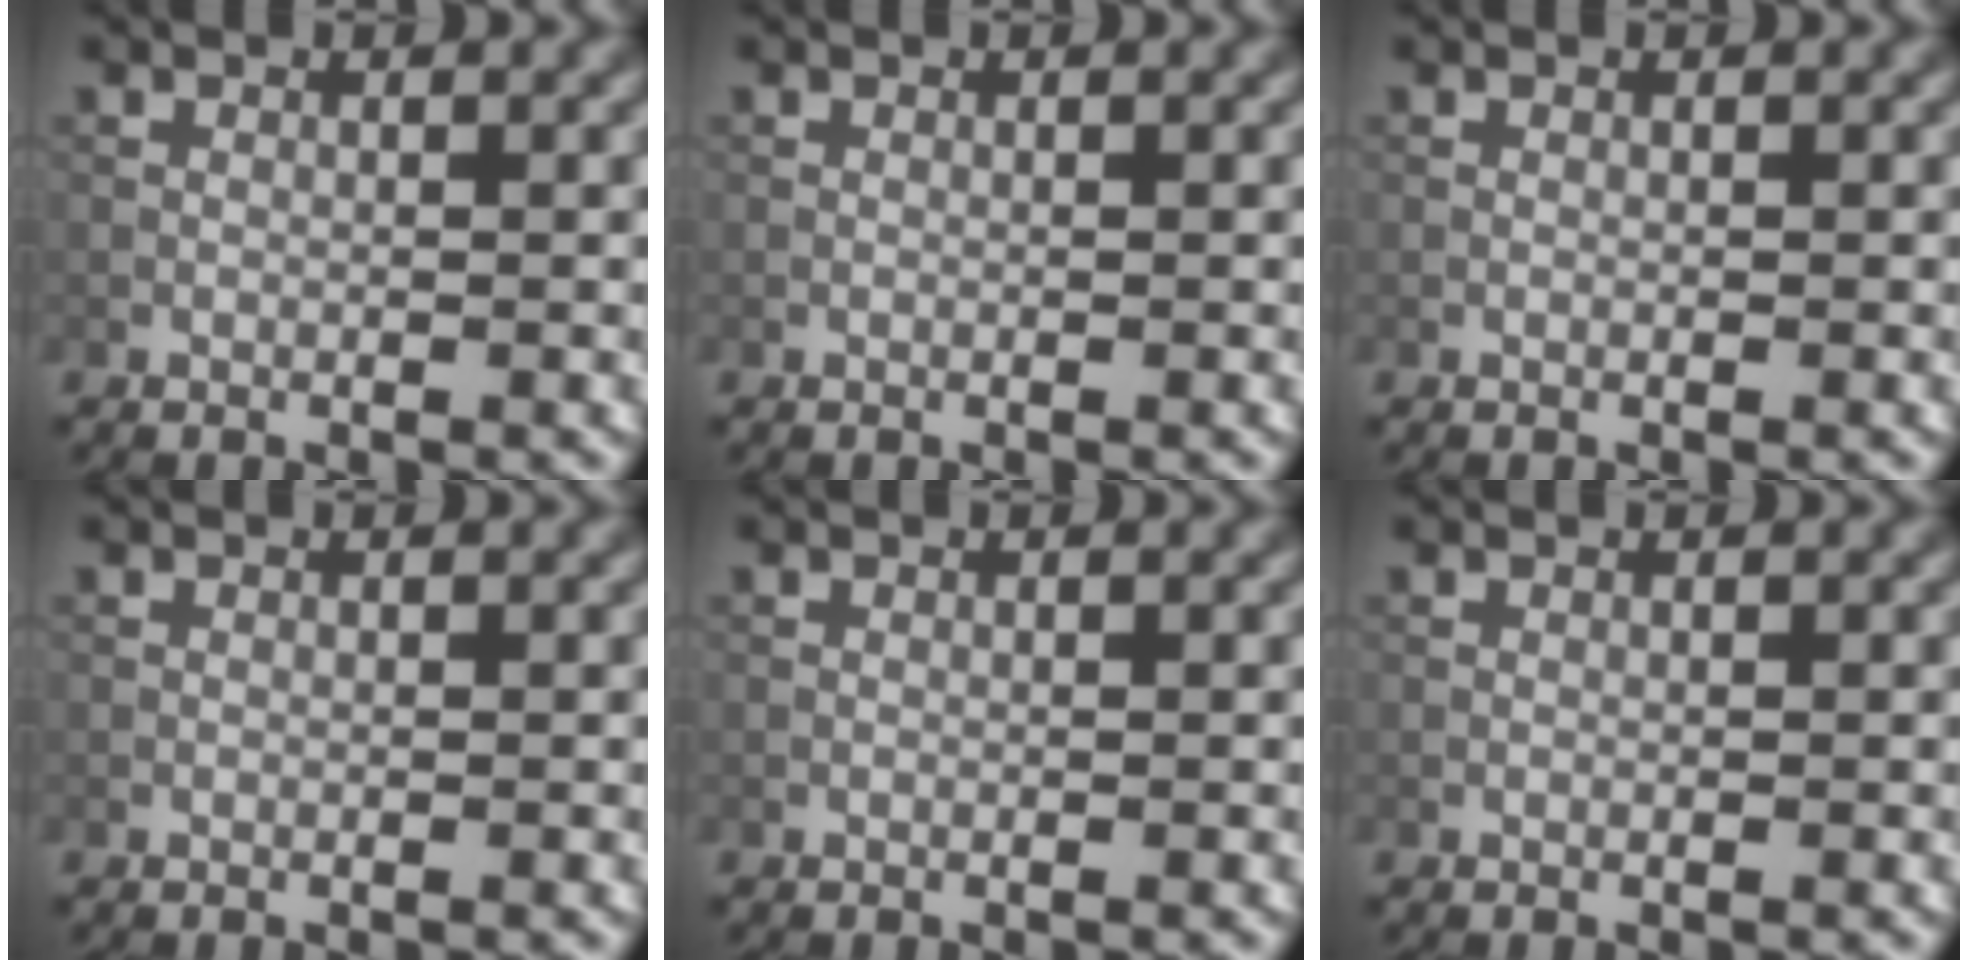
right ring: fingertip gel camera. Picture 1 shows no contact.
{"total": 0.0}
{"total": 0.0}
{"total": 0.0}
{"total": 0.0}
{"total": 0.0}